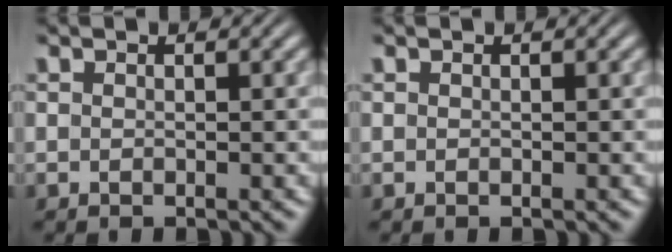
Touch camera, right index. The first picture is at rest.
{"total": 0.0}